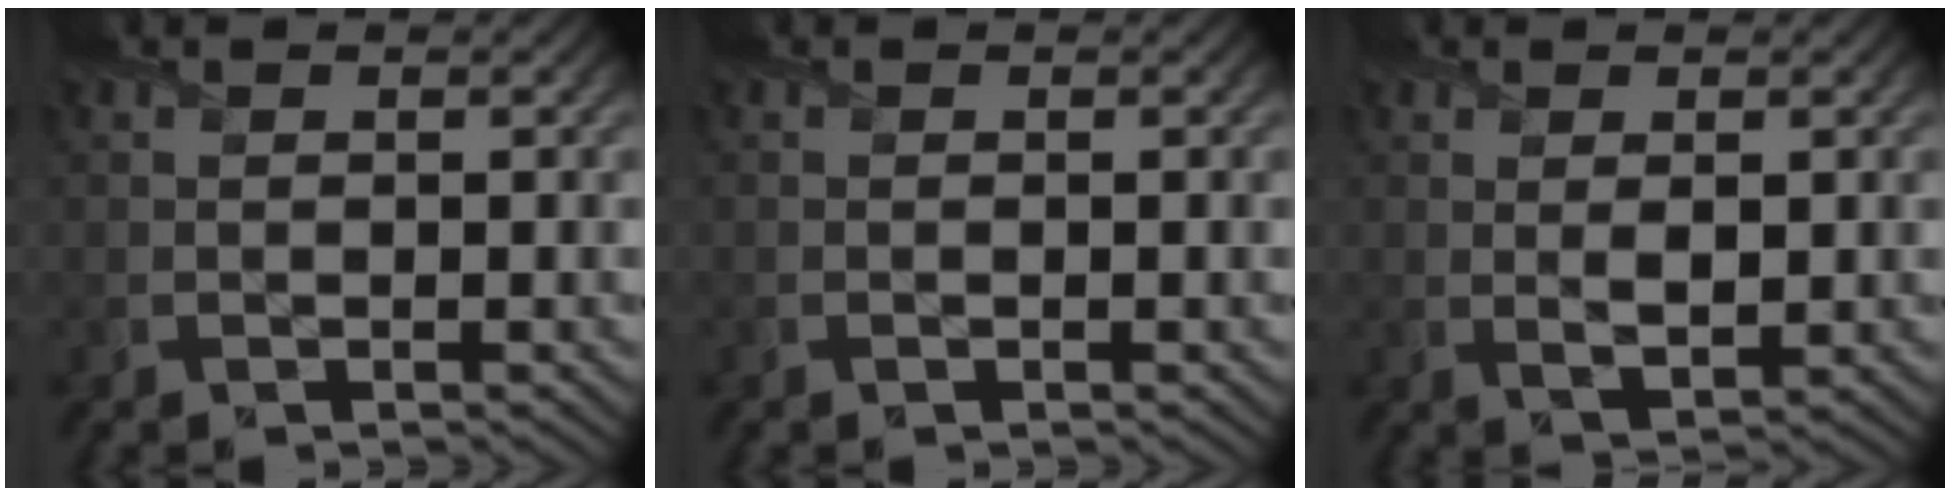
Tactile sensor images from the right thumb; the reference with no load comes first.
{"total": 0.0}
{"total": 2.1, "force": [0.6, 0.7, 1.9], "torque": [-0.046, -0.007, 0.013]}